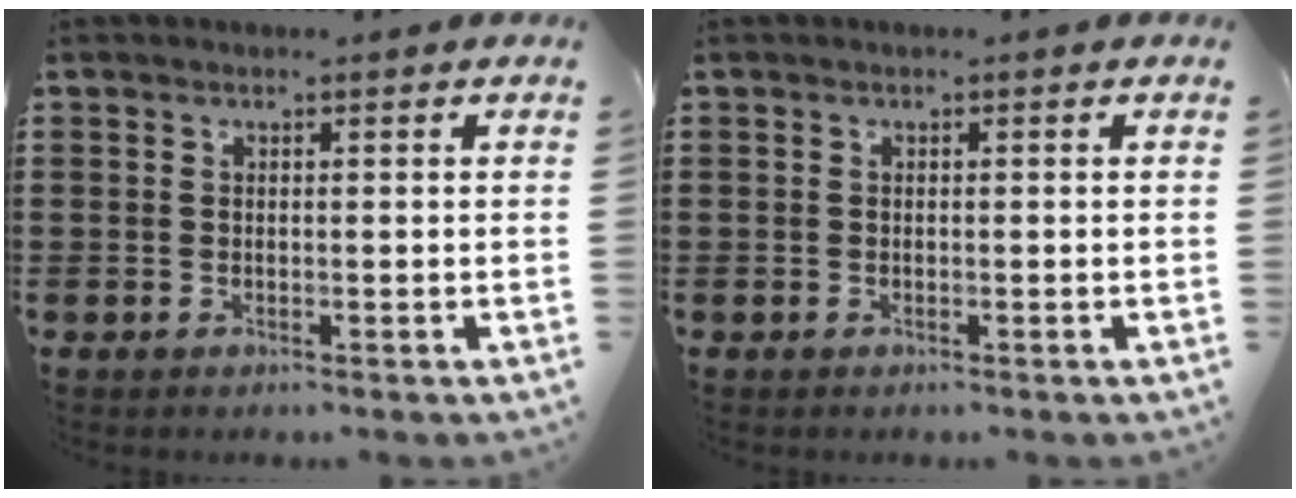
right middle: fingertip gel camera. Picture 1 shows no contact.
{"total": 0.0}